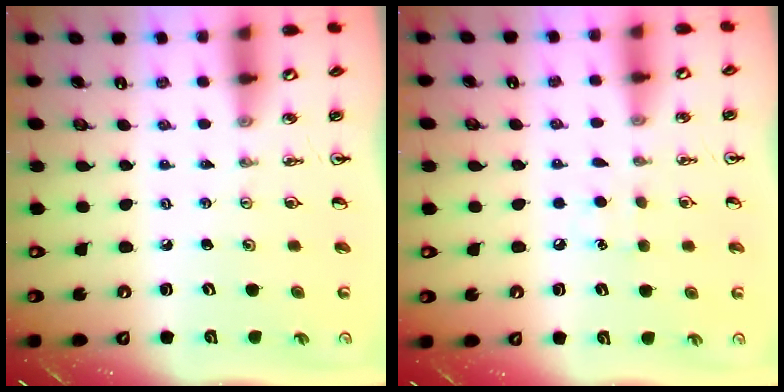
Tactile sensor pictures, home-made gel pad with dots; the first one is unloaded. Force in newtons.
{"total": 6.3, "press": 6.3, "slide": 0.8}